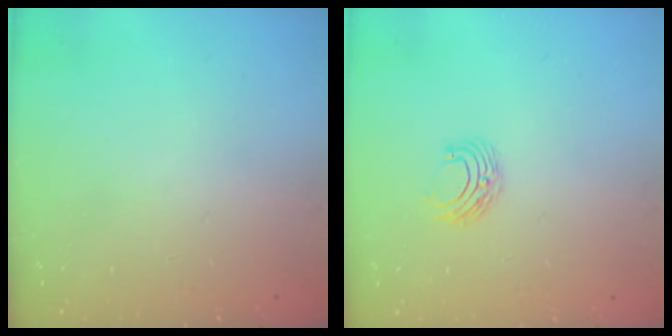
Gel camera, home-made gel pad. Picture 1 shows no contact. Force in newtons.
{"total": 6.3, "press": 6.3, "slide": 0.5}